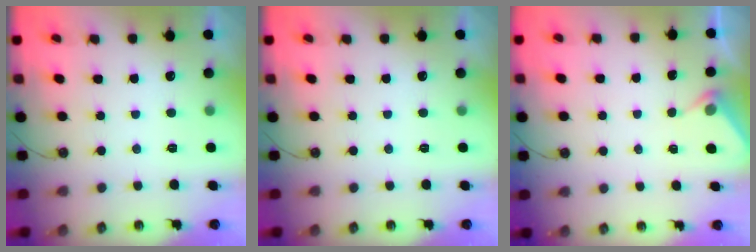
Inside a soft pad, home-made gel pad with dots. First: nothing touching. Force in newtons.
{"total": 0.0}
{"total": 3.6, "press": 3.6, "slide": 0.5}